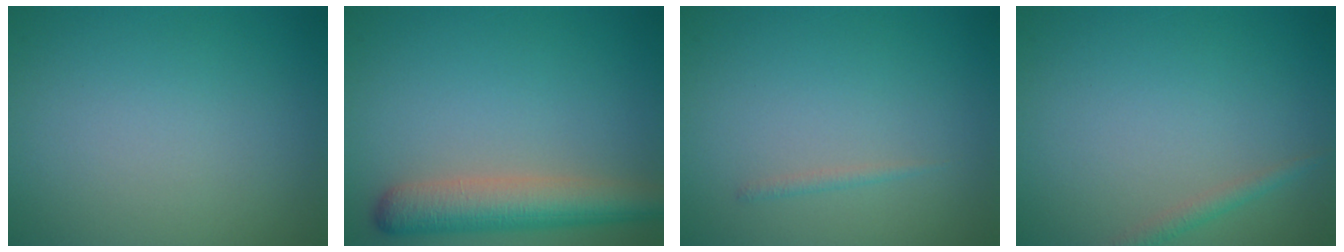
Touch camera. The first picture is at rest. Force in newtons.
{"total": 5.1, "press": 5.1, "slide": 0.3}
{"total": 0.6, "press": 0.6, "slide": 0.1}
{"total": 1.2, "press": 1.2, "slide": 0.0}